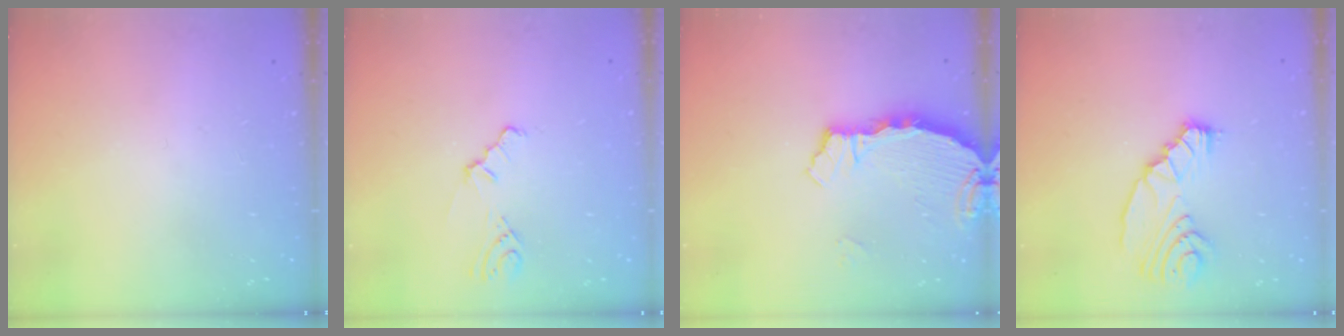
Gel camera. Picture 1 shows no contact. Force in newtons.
{"total": 2.8, "press": 2.8, "slide": 0.7}
{"total": 3.4, "press": 3.3, "slide": 0.4}
{"total": 10.5, "press": 9.9, "slide": 3.7}